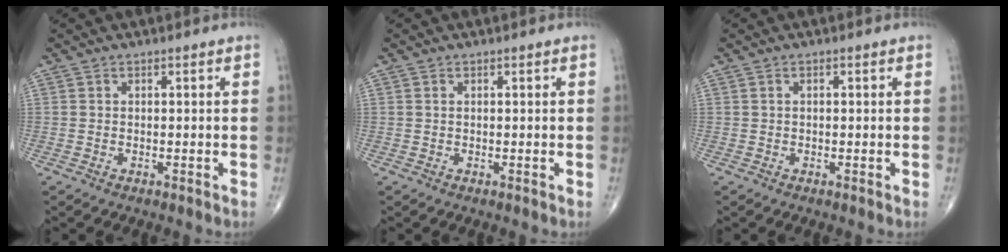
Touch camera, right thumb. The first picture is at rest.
{"total": 0.0}
{"total": 0.0}